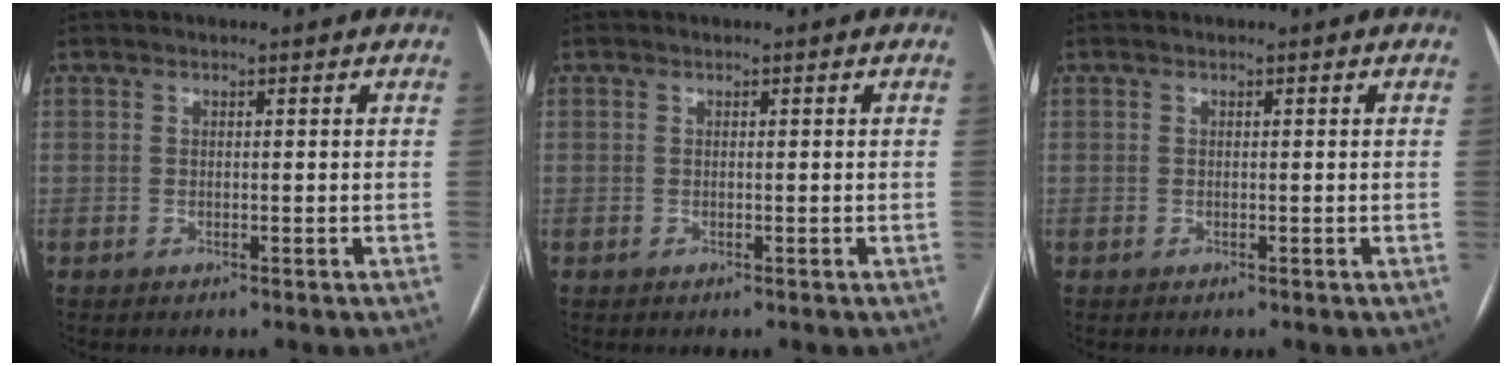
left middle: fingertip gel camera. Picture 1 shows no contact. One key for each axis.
{"total": 0.0}
{"total": 0.0}